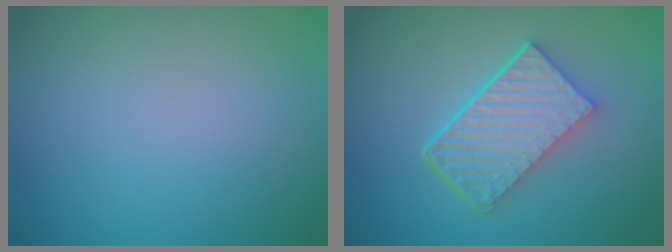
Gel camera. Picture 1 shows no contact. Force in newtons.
{"total": 5.7, "press": 4.2, "slide": 3.9}